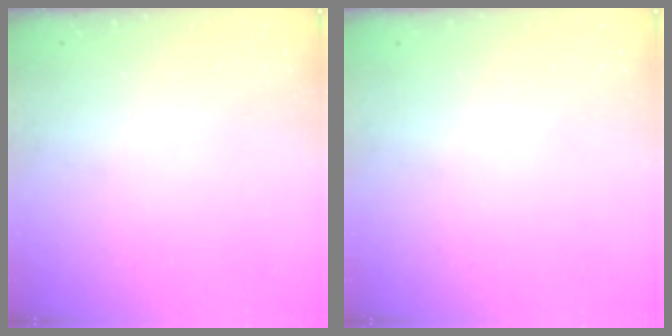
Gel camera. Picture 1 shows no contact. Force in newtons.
{"total": 0.0}